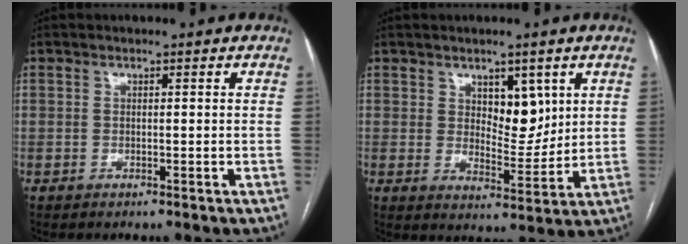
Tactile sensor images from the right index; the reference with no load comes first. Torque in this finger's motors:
{"motor_torque": [0.02, 0.06, 0.01, 0.00]}